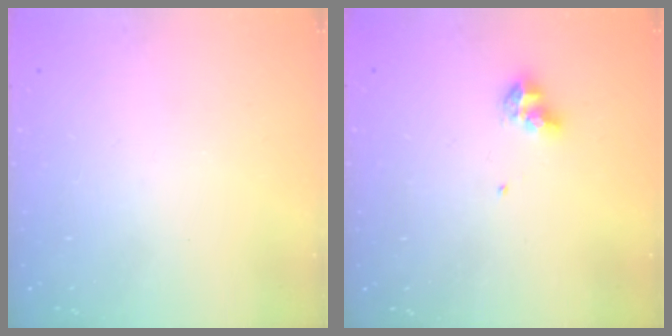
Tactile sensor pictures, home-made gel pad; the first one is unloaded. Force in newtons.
{"total": 7.3, "press": 7.2, "slide": 0.8}